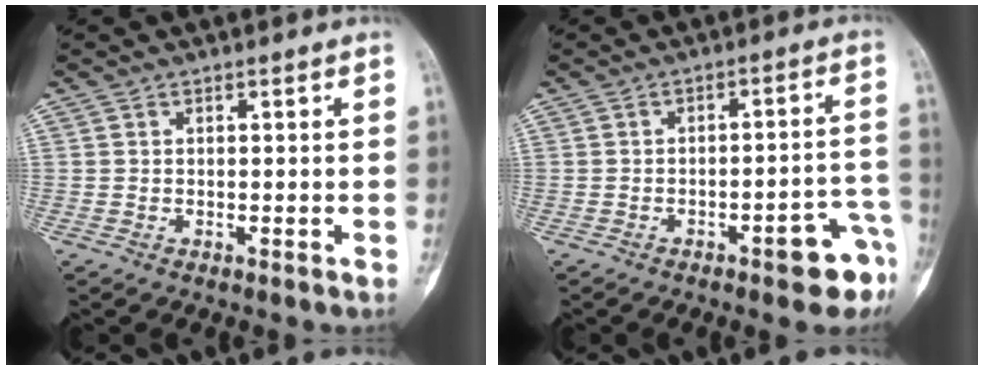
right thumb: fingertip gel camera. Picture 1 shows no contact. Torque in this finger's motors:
{"motor_torque": [1.20, 0.45, 0.46, -0.61, 0.21]}